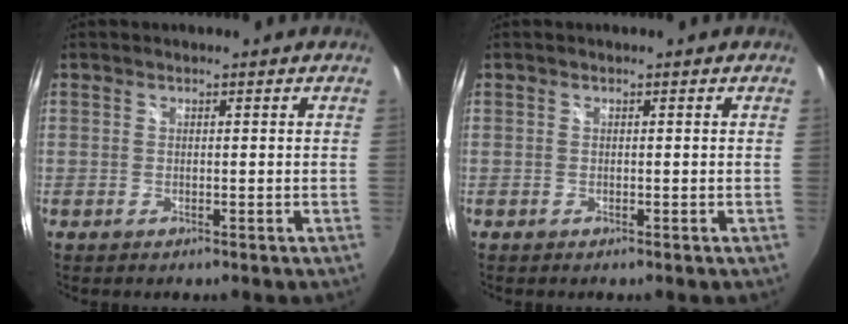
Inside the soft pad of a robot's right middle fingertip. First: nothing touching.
{"total": 0.0}